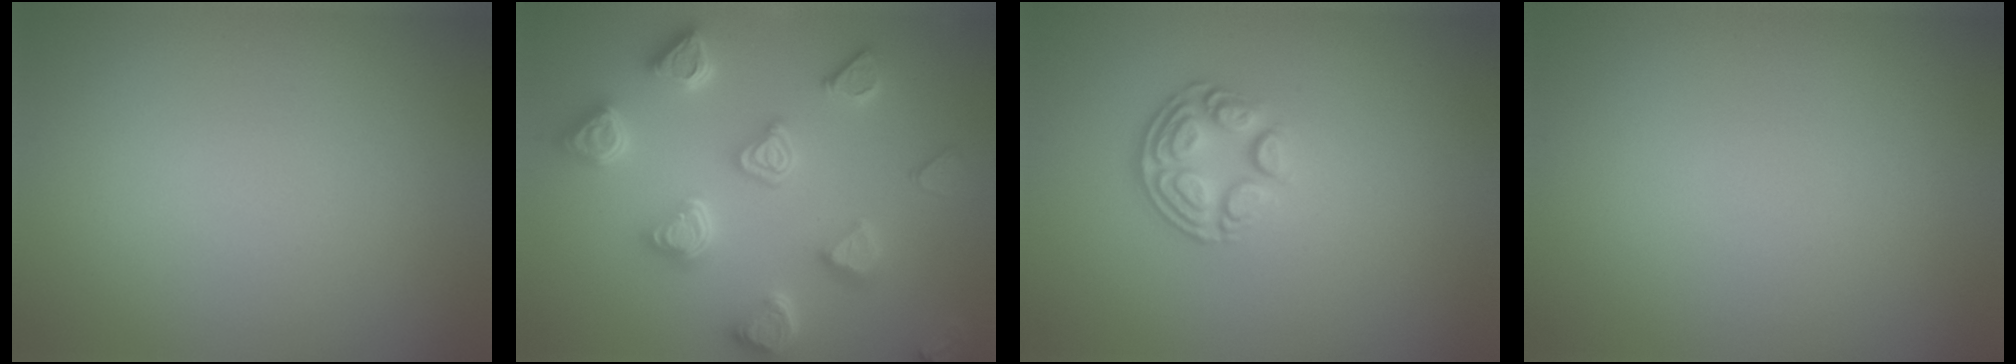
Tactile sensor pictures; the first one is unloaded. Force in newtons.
{"total": 5.4, "press": 5.3, "slide": 1.2}
{"total": 3.7, "press": 2.6, "slide": 2.6}
{"total": 0.0}